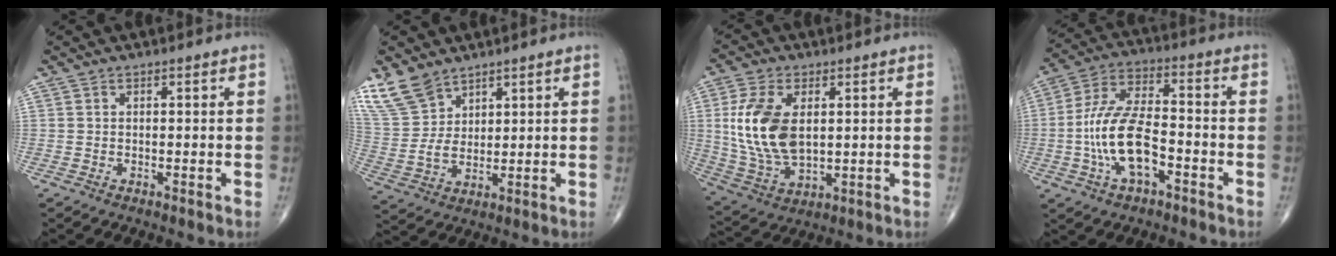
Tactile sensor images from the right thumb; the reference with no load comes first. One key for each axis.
{"total": 9.4, "fx": 6.9, "fy": 5.2, "fz": 3.6, "tx": -0.068, "ty": -0.022, "tz": 0.157}
{"total": 14.6, "fx": 2.2, "fy": 8.3, "fz": 11.8, "tx": -0.239, "ty": -0.011, "tz": 0.051}
{"total": 13.8, "fx": -3.9, "fy": 6.5, "fz": 11.5, "tx": -0.232, "ty": 0.039, "tz": -0.075}